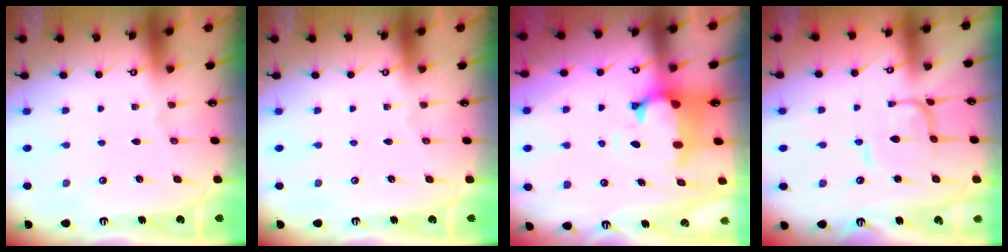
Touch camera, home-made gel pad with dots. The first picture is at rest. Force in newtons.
{"total": 0.0}
{"total": 1.2, "press": 0.1, "slide": 1.2}
{"total": 0.0}